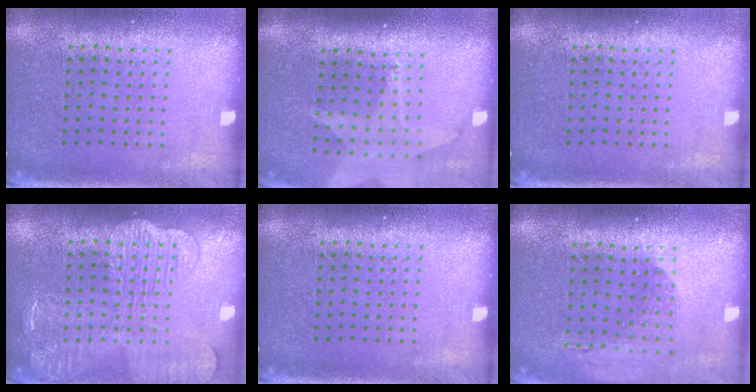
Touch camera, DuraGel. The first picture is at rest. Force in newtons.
{"total": 1.8, "press": 1.5, "slide": 1.0}
{"total": 0.0}
{"total": 3.9, "press": 3.9, "slide": 0.5}
{"total": 0.0}
{"total": 1.2, "press": 1.2, "slide": 0.2}